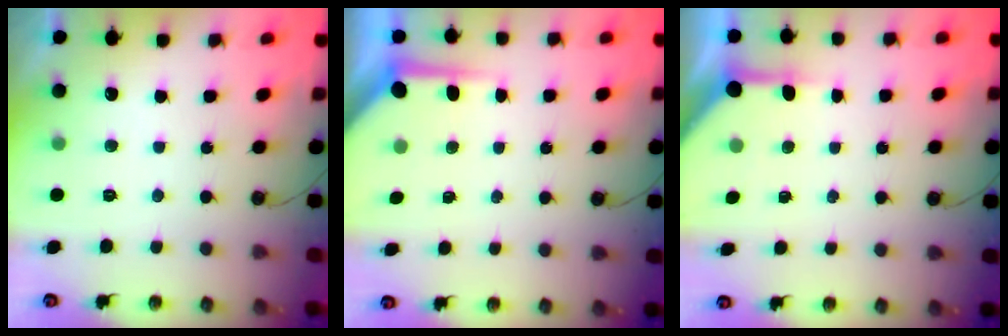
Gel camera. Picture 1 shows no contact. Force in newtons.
{"total": 4.8, "press": 4.8, "slide": 0.2}
{"total": 4.6, "press": 4.6, "slide": 0.4}